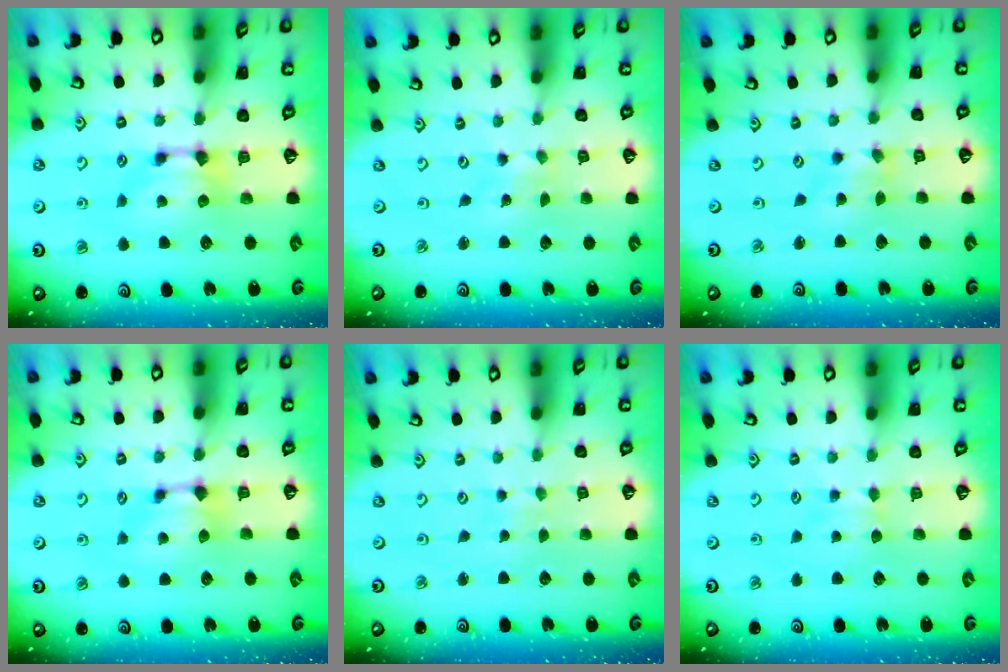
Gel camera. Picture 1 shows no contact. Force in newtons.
{"total": 6.0, "press": 6.0, "slide": 0.6}
{"total": 1.7, "press": 1.3, "slide": 1.0}
{"total": 0.7, "press": 0.4, "slide": 0.6}
{"total": 5.1, "press": 5.1, "slide": 0.2}
{"total": 2.5, "press": 2.4, "slide": 0.4}